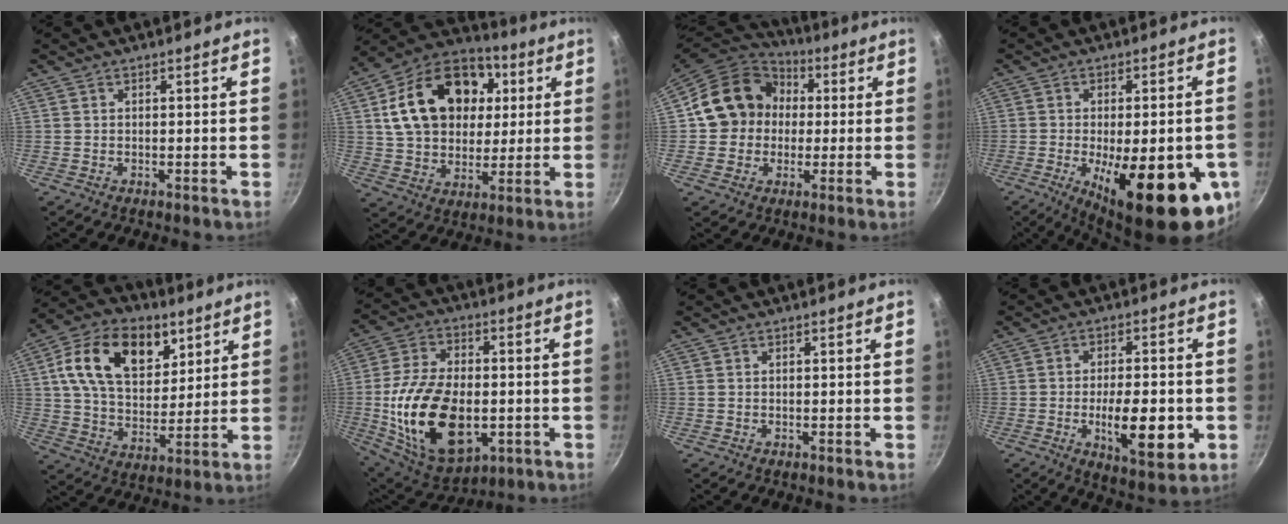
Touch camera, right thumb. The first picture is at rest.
{"total": 22.7, "force": [5.6, 16.5, 14.6], "torque": [-0.226, 0.015, 0.090]}
{"total": 15.6, "force": [1.5, 13.7, 7.3], "torque": [-0.094, 0.035, 0.012]}
{"total": 22.7, "force": [-7.1, 7.8, 20.1], "torque": [-0.252, -0.004, -0.089]}
{"total": 19.8, "force": [8.0, 12.5, 13.1], "torque": [-0.193, -0.019, 0.129]}
{"total": 22.2, "force": [-3.4, 13.4, 17.4], "torque": [-0.313, 0.012, -0.043]}
{"total": 0.0}
{"total": 13.4, "force": [-3.0, 5.2, 11.9], "torque": [-0.161, -0.003, -0.039]}